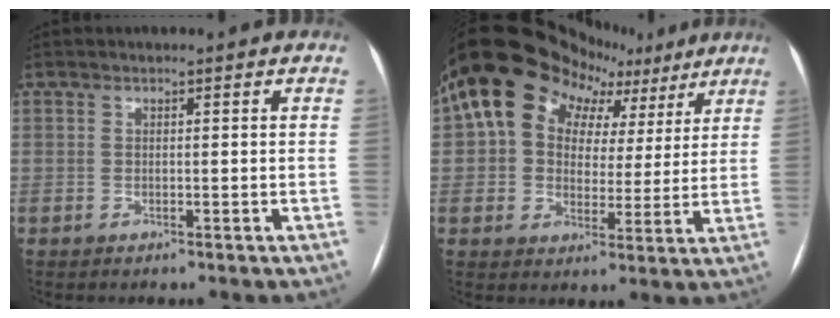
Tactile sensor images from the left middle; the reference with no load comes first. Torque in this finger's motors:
{"motor_torque": [1.94, -0.20, 1.06, 0.21]}